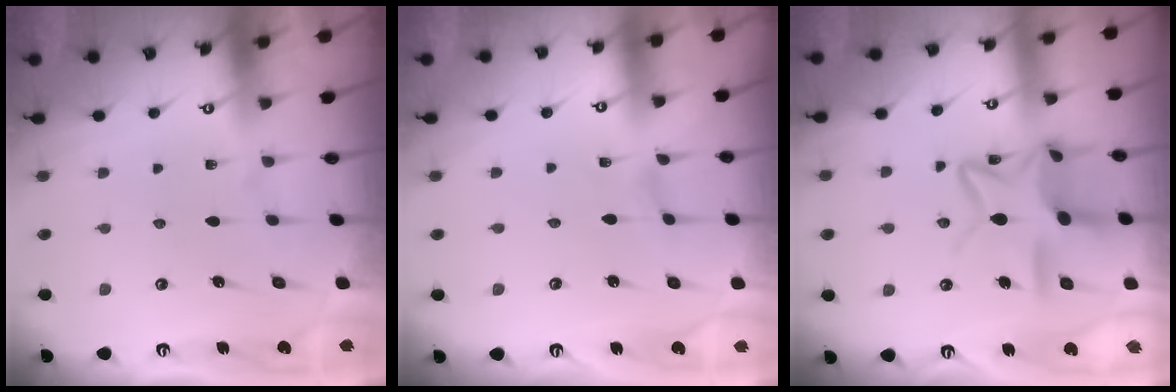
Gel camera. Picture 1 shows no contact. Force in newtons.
{"total": 0.0}
{"total": 15.7, "press": 15.6, "slide": 1.2}